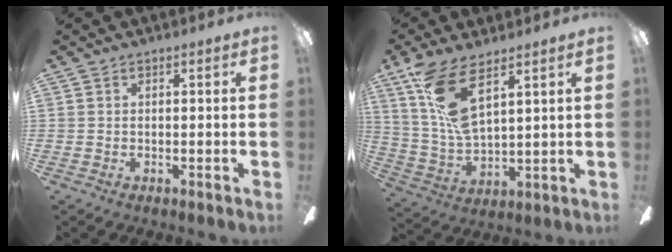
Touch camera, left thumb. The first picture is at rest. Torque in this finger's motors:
{"motor_torque": [1.60, 1.26, 1.65, -1.12, 0.35]}